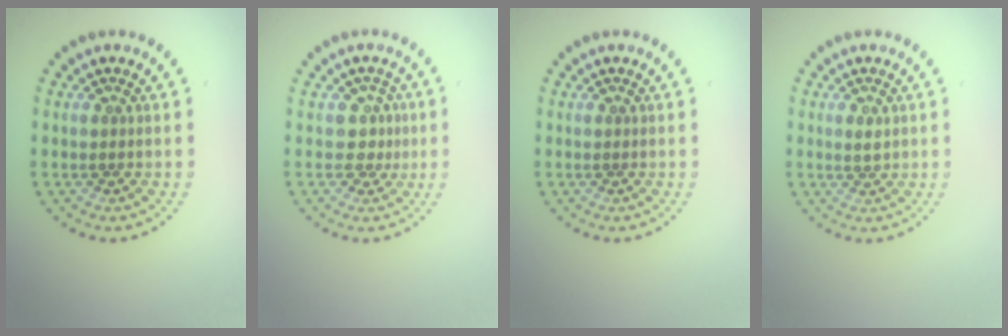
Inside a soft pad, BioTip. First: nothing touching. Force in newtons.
{"total": 2.1, "press": 1.6, "slide": 1.3}
{"total": 0.0}
{"total": 1.1, "press": 1.0, "slide": 0.4}